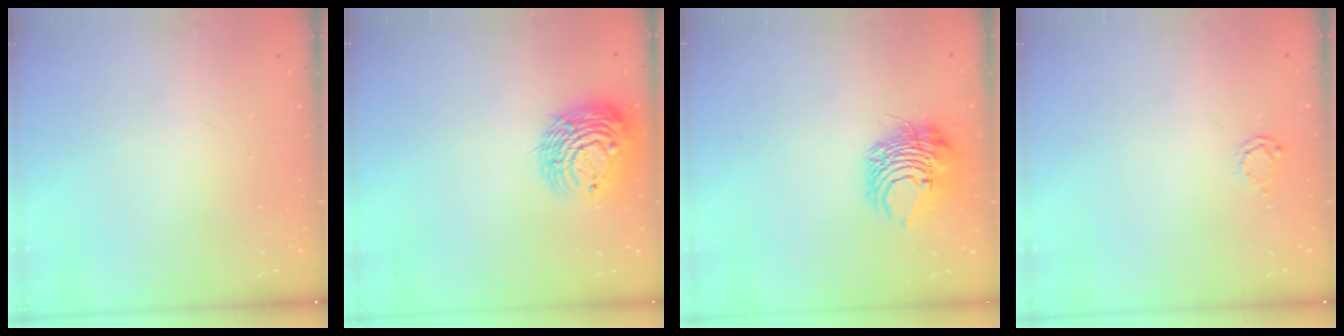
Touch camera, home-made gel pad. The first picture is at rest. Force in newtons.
{"total": 12.1, "press": 12.0, "slide": 1.5}
{"total": 10.5, "press": 10.5, "slide": 1.4}
{"total": 2.4, "press": 2.4, "slide": 0.2}